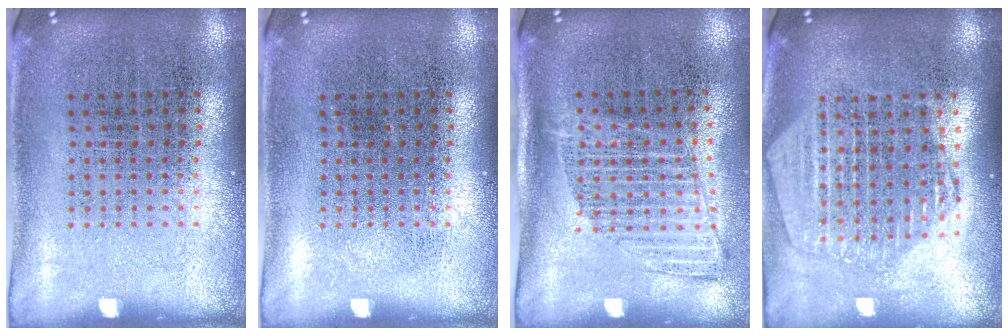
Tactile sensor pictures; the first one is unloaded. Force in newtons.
{"total": 0.0}
{"total": 1.3, "press": 1.1, "slide": 0.7}
{"total": 2.2, "press": 2.0, "slide": 1.0}